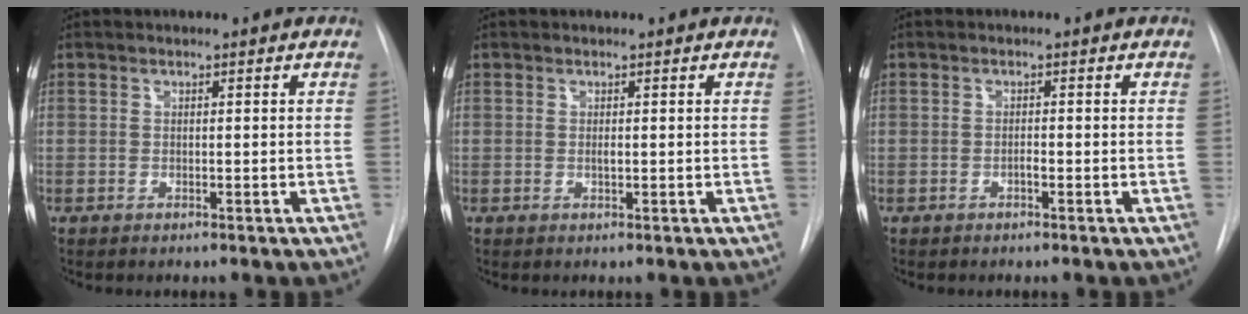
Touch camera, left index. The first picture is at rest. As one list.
[{"total": 0.5, "force": [-0.2, 0.2, 0.5], "torque": [-0.011, -0.002, -0.003]}, {"total": 0.8, "force": [-0.6, 0.2, 0.4], "torque": [-0.006, -0.001, -0.014]}]